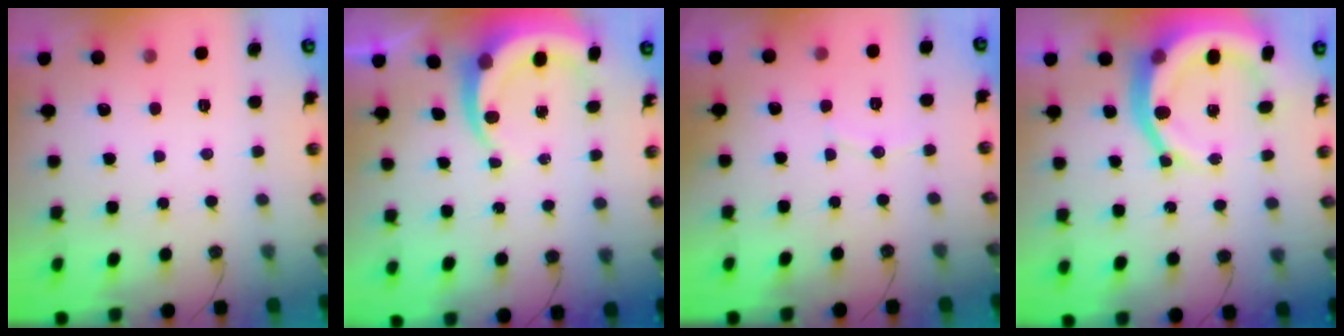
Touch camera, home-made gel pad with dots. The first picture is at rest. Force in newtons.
{"total": 5.9, "press": 5.9, "slide": 0.7}
{"total": 4.4, "press": 4.3, "slide": 0.9}
{"total": 16.2, "press": 16.0, "slide": 2.6}